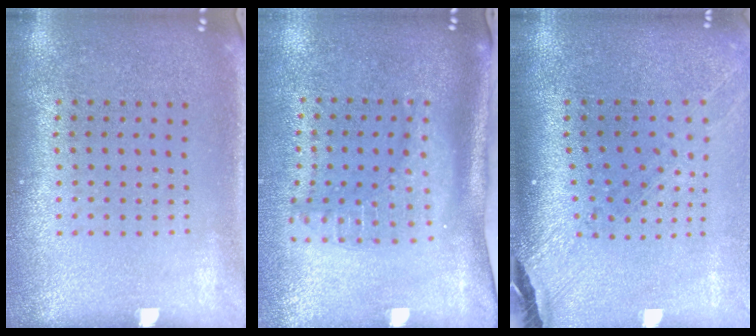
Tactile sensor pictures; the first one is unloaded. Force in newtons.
{"total": 2.2, "press": 1.7, "slide": 1.5}
{"total": 1.5, "press": 1.4, "slide": 0.5}